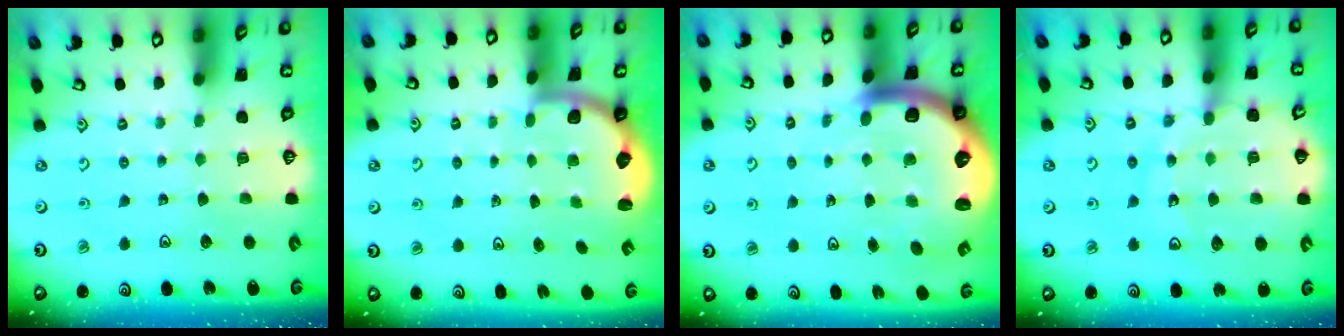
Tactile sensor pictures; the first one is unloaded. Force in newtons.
{"total": 2.2, "press": 2.1, "slide": 0.8}
{"total": 11.2, "press": 10.9, "slide": 2.5}
{"total": 12.3, "press": 12.0, "slide": 2.7}